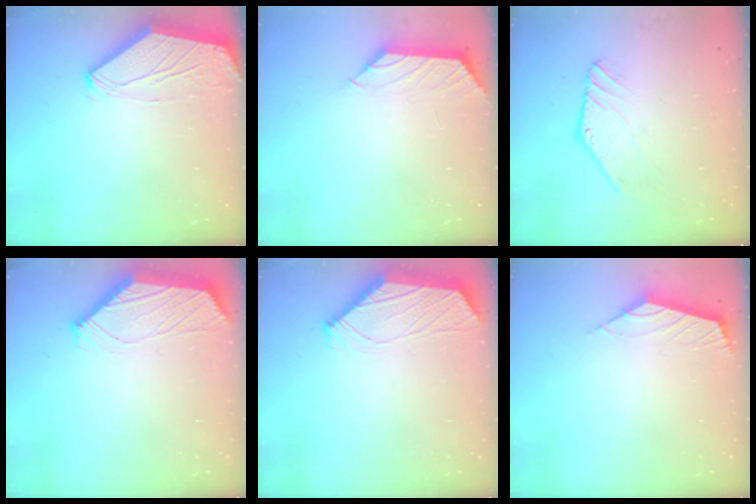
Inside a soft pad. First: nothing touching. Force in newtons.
{"total": 1.5, "press": 1.3, "slide": 0.6}
{"total": 1.3, "press": 1.3, "slide": 0.1}
{"total": 1.8, "press": 1.8, "slide": 0.2}
{"total": 1.8, "press": 1.8, "slide": 0.2}
{"total": 2.7, "press": 2.6, "slide": 0.6}